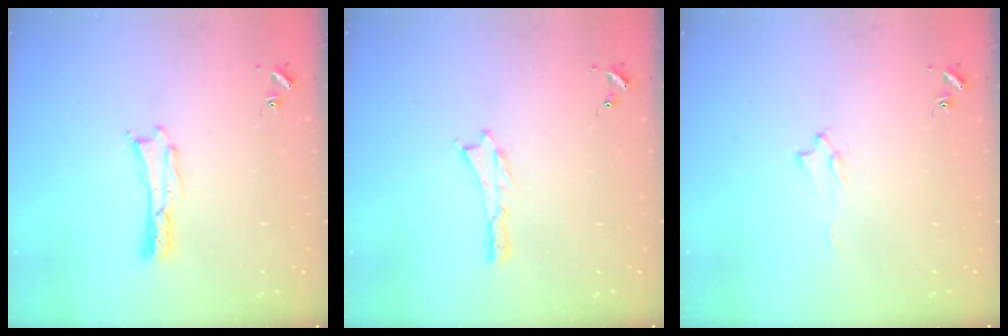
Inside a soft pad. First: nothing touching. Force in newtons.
{"total": 0.0}
{"total": 1.6, "press": 1.5, "slide": 0.2}